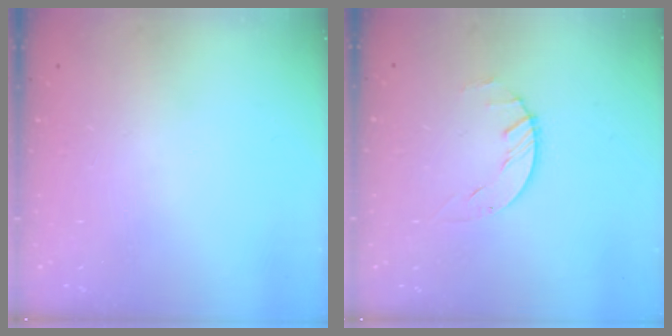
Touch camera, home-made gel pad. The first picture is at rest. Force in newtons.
{"total": 1.5, "press": 1.5, "slide": 0.2}